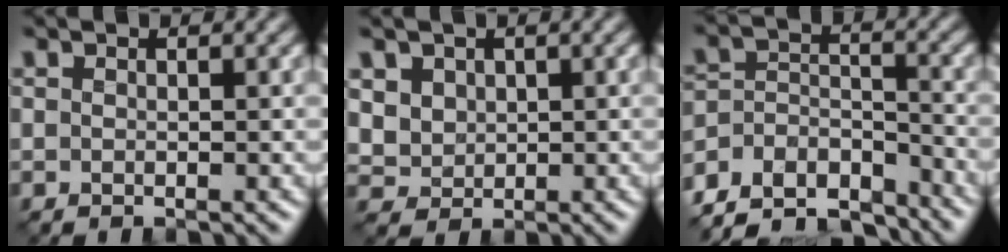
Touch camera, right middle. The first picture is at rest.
{"total": 3.7, "force": [1.6, 3.0, 1.4], "torque": [-0.052, 0.005, 0.039]}
{"total": 9.6, "force": [-8.5, 3.6, 2.5], "torque": [-0.039, 0.016, -0.138]}